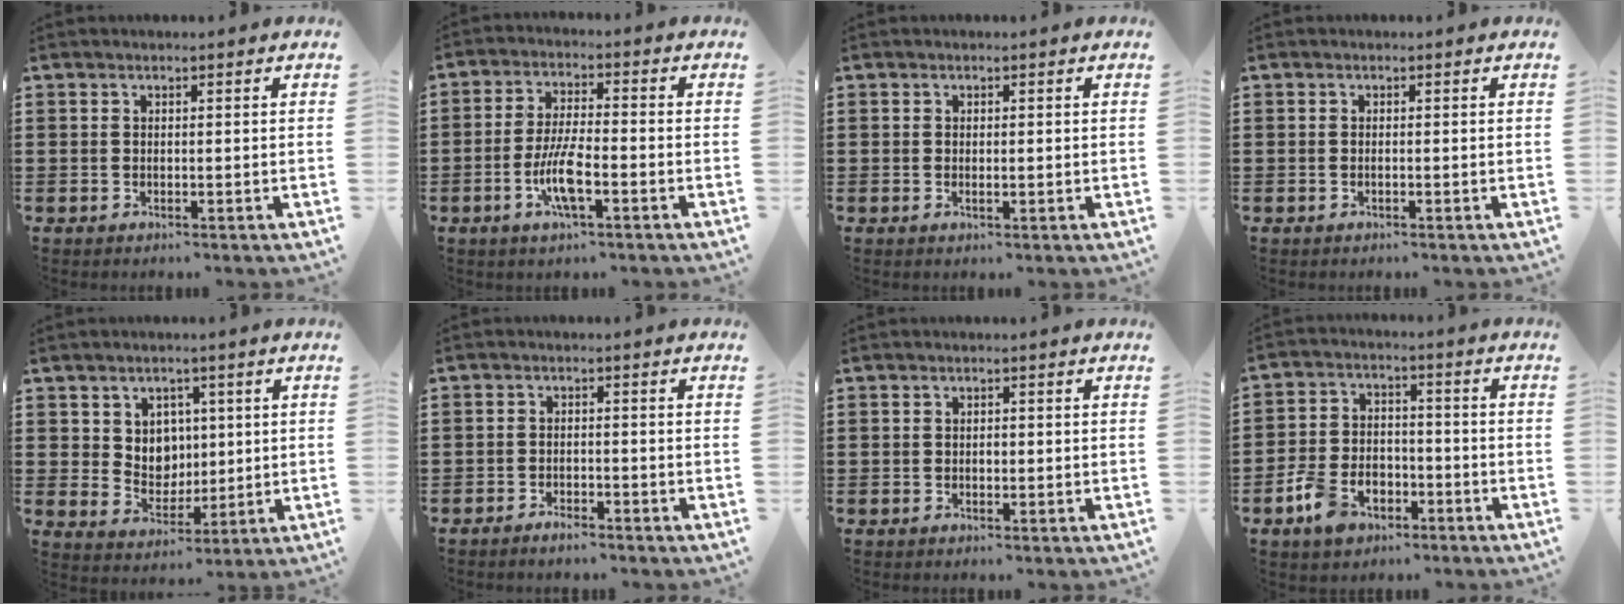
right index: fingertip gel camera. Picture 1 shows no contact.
{"total": 7.2, "force": [-2.6, 1.8, 6.5], "torque": [-0.147, -0.013, -0.055]}
{"total": 0.6, "force": [0.0, 0.3, 0.5], "torque": [-0.011, 0.001, 0.001]}
{"total": 0.0}
{"total": 5.2, "force": [2.1, 4.6, 1.2], "torque": [-0.032, 0.000, 0.034]}
{"total": 1.6, "force": [-1.5, 0.4, 0.3], "torque": [-0.009, 0.003, -0.031]}
{"total": 0.7, "force": [0.0, 0.4, 0.5], "torque": [-0.012, -0.001, 0.000]}
{"total": 6.5, "force": [-4.2, 3.9, 3.0], "torque": [-0.085, 0.014, -0.086]}